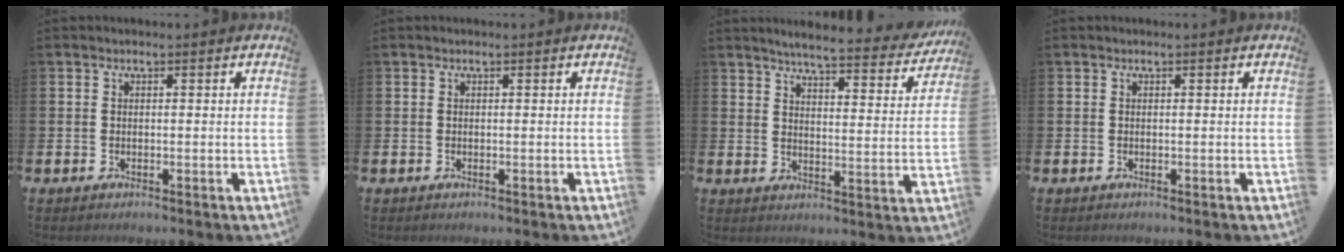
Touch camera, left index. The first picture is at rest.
{"total": 0.0}
{"total": 5.1, "force": [4.9, 0.2, 1.5], "torque": [-0.035, -0.041, 0.076]}
{"total": 0.0}